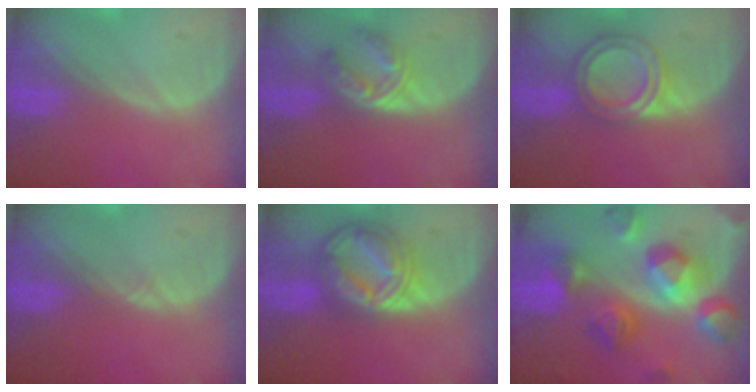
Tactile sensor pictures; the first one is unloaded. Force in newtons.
{"total": 5.7, "press": 4.7, "slide": 3.2}
{"total": 5.9, "press": 5.4, "slide": 2.4}
{"total": 0.5, "press": 0.5, "slide": 0.1}
{"total": 8.9, "press": 8.8, "slide": 0.7}
{"total": 11.4, "press": 11.3, "slide": 0.9}